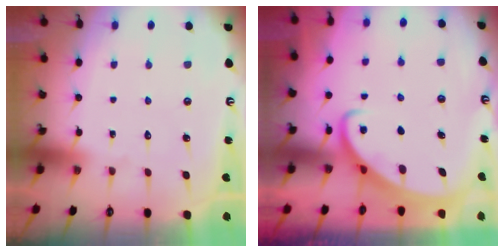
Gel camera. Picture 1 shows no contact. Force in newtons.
{"total": 2.7, "press": 2.7, "slide": 0.3}